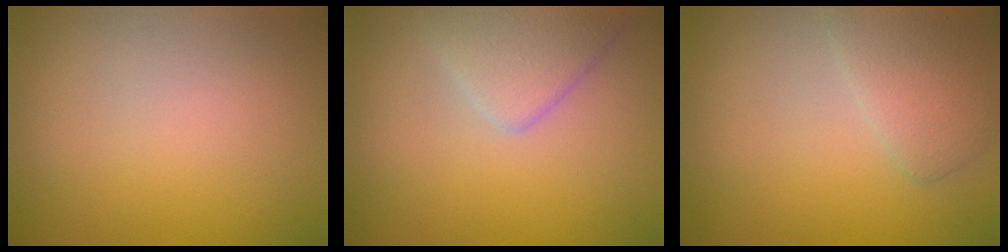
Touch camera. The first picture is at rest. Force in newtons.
{"total": 3.2, "press": 3.2, "slide": 0.1}
{"total": 2.7, "press": 2.7, "slide": 0.1}